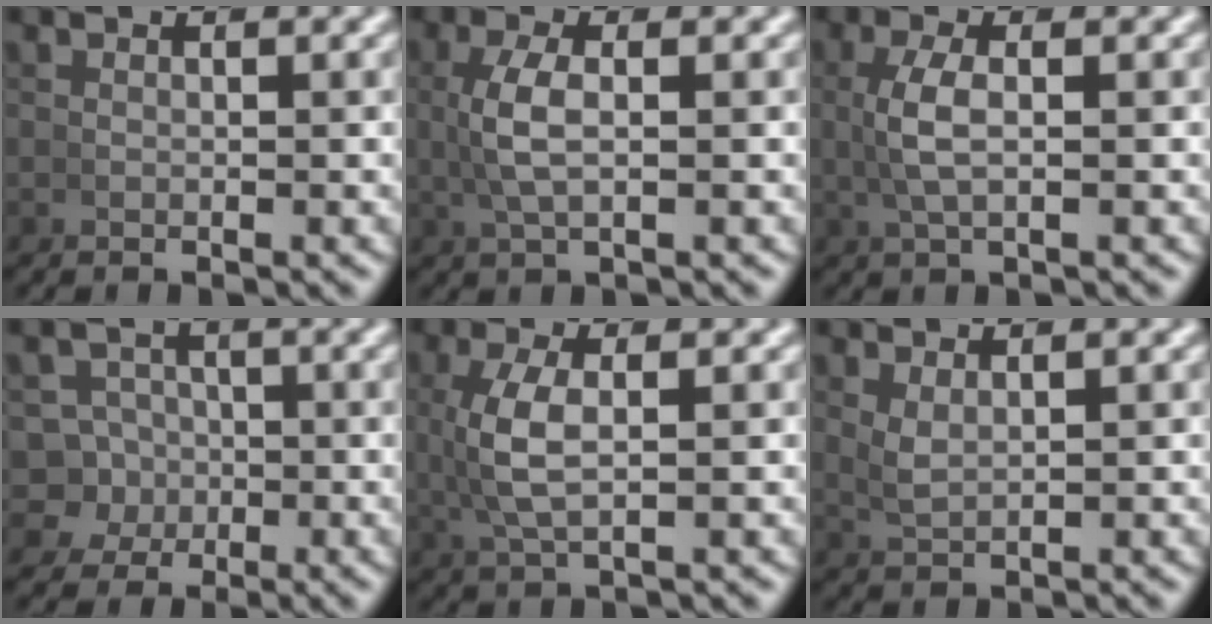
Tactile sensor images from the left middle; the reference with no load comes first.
{"total": 2.9, "force": [0.2, 0.7, 2.8], "torque": [-0.065, 0.003, 0.008]}
{"total": 2.7, "force": [0.2, 0.5, 2.6], "torque": [-0.059, 0.004, 0.007]}
{"total": 7.9, "force": [-1.7, 7.4, 2.1], "torque": [-0.054, -0.036, -0.027]}
{"total": 3.7, "force": [0.4, 1.2, 3.5], "torque": [-0.082, 0.002, 0.016]}
{"total": 1.5, "force": [1.0, 0.2, 1.0], "torque": [-0.019, -0.003, 0.029]}